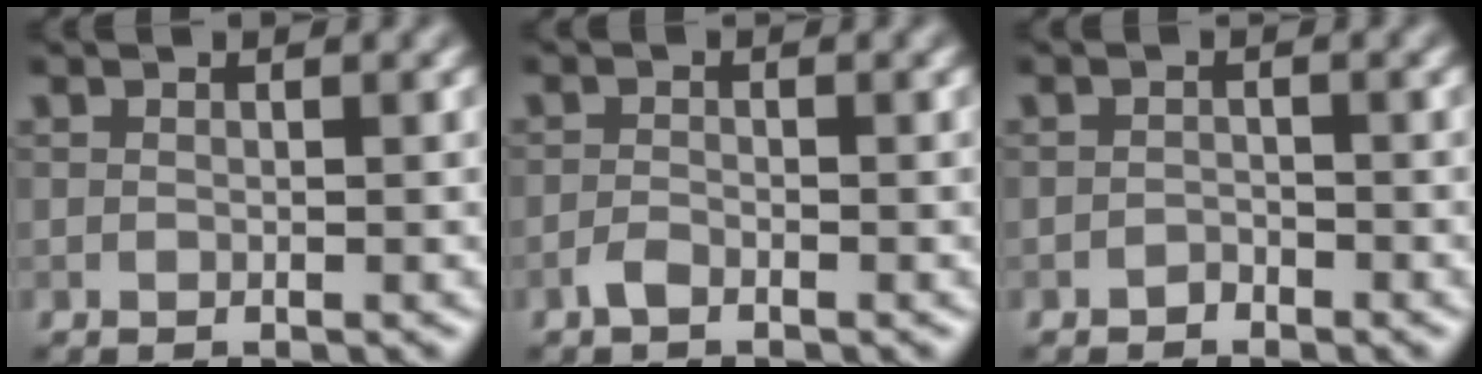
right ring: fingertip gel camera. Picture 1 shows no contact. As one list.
[{"total": 1.1, "force": [-0.9, 0.3, 0.6], "torque": [-0.014, 0.000, -0.021]}, {"total": 0.9, "force": [-0.8, 0.4, 0.2], "torque": [0.000, 0.001, -0.013]}]